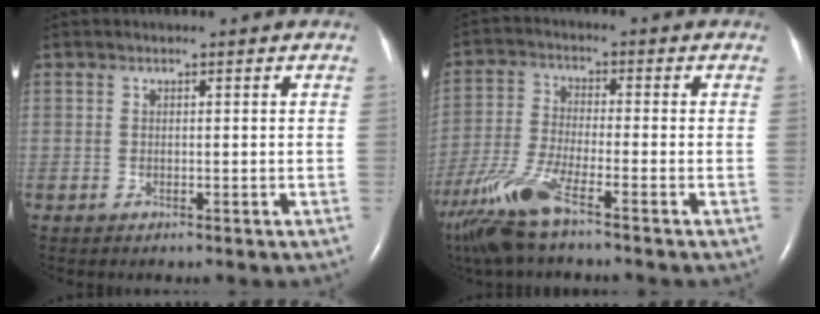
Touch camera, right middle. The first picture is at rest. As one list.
[{"total": 10.3, "force": [-7.1, 0.8, 7.5], "torque": [-0.168, -0.029, -0.138]}]